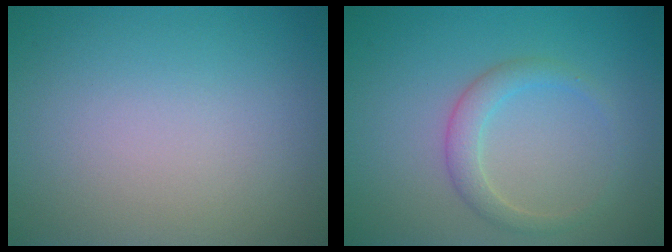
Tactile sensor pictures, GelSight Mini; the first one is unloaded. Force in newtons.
{"total": 2.2, "press": 2.2, "slide": 0.1}